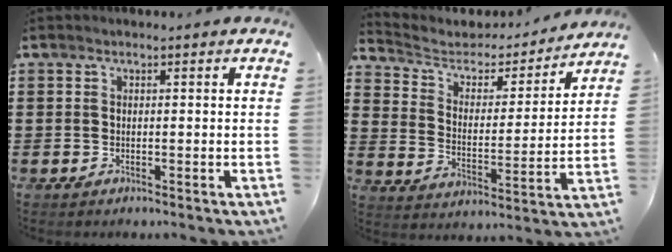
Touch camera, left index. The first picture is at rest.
{"total": 4.2, "force": [3.5, 2.1, 1.1], "torque": [-0.048, -0.024, 0.052]}